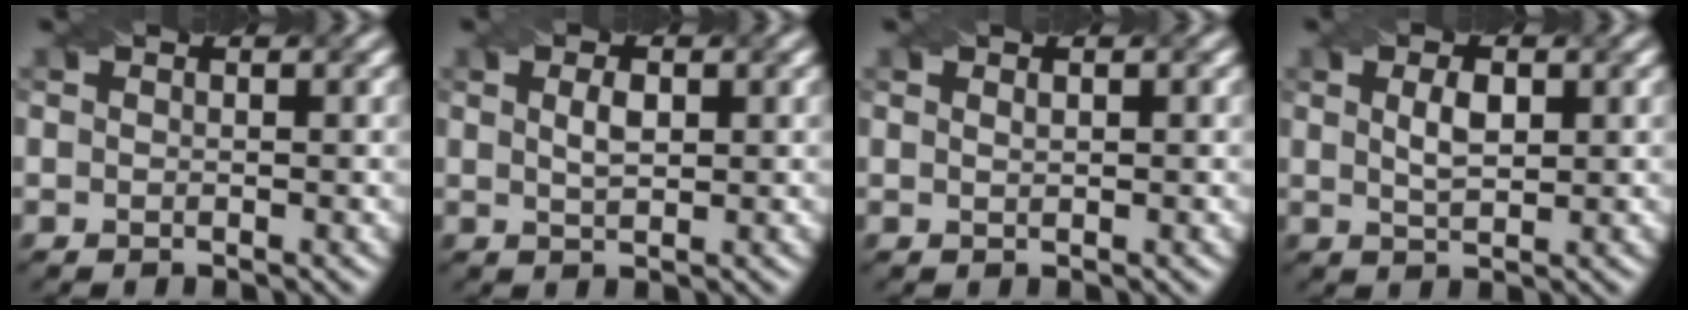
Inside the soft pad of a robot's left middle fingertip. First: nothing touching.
{"total": 1.8, "force": [0.5, 0.8, 1.5], "torque": [-0.032, 0.001, 0.013]}
{"total": 0.6, "force": [0.3, 0.2, 0.5], "torque": [-0.007, -0.003, 0.008]}
{"total": 2.3, "force": [0.7, 1.1, 2.0], "torque": [-0.041, 0.000, 0.016]}